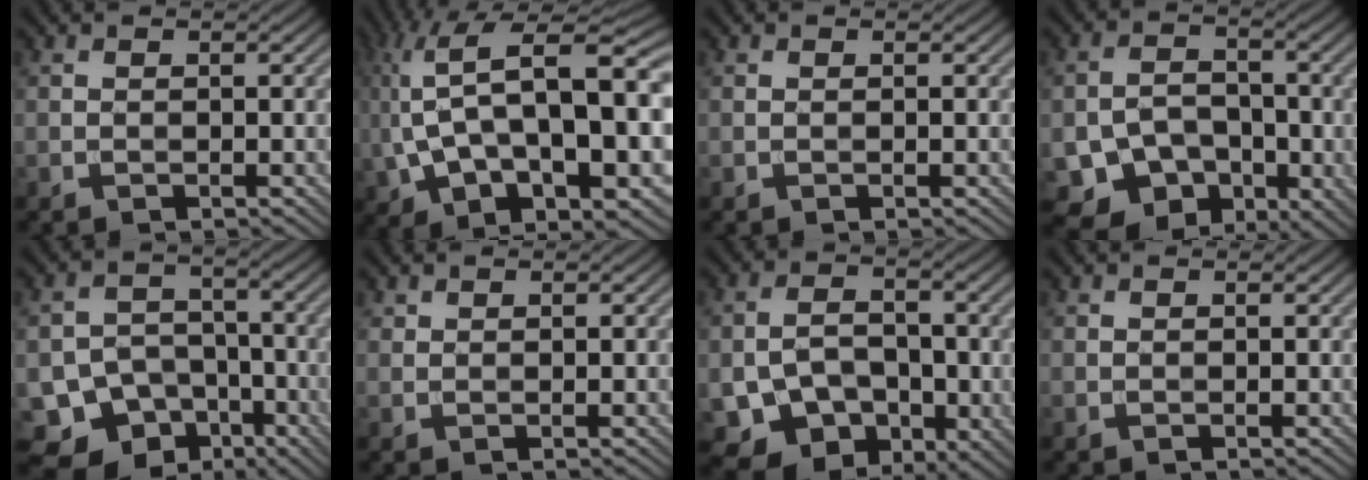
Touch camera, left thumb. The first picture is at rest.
{"total": 19.3, "force": [2.3, 8.6, 17.2], "torque": [-0.326, -0.006, 0.067]}
{"total": 0.0}
{"total": 8.9, "force": [-4.2, 6.4, 4.5], "torque": [-0.070, -0.018, -0.077]}
{"total": 12.0, "force": [-7.3, 8.8, 3.8], "torque": [-0.084, -0.033, -0.118]}
{"total": 0.9, "force": [0.7, 0.4, 0.2], "torque": [-0.007, -0.001, 0.018]}
{"total": 8.8, "force": [-3.4, 6.3, 5.1], "torque": [-0.091, -0.018, -0.059]}
{"total": 0.0}